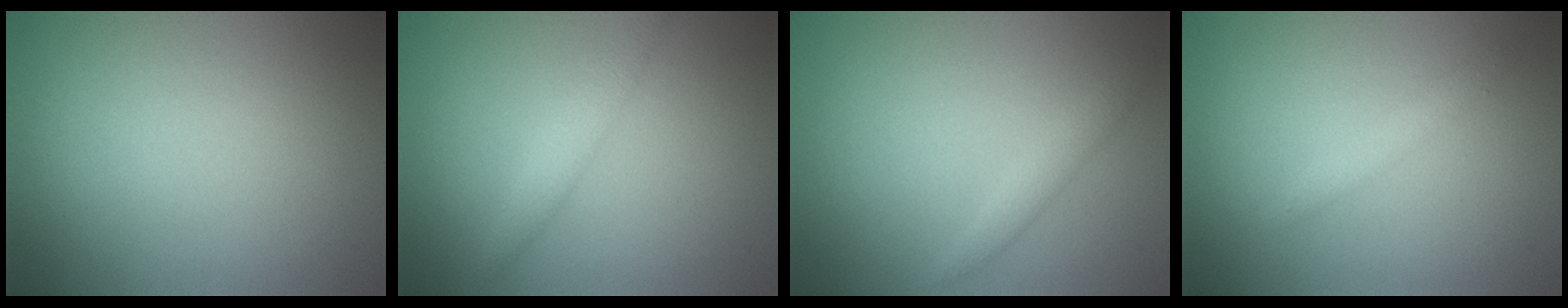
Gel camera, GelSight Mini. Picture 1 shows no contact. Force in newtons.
{"total": 1.6, "press": 1.6, "slide": 0.1}
{"total": 1.5, "press": 1.5, "slide": 0.1}
{"total": 1.4, "press": 1.4, "slide": 0.1}